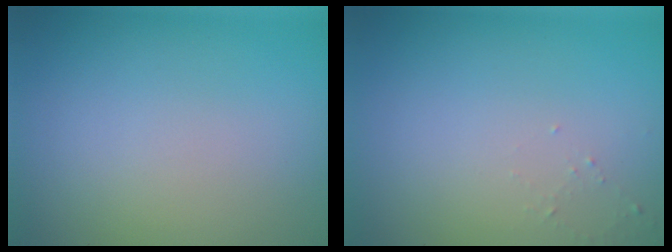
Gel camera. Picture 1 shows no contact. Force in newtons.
{"total": 0.7, "press": 0.6, "slide": 0.2}